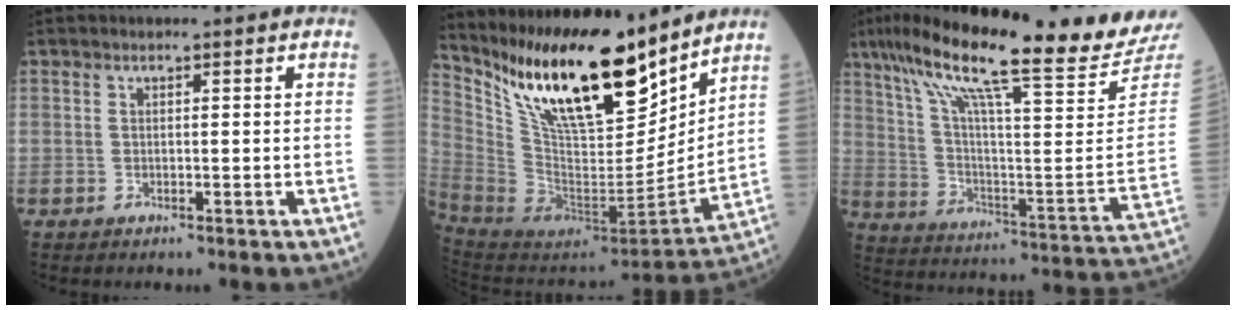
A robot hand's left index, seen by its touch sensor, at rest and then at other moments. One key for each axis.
{"total": 23.3, "fx": 17.5, "fy": 5.5, "fz": 14.3, "tx": -0.253, "ty": -0.018, "tz": 0.318}
{"total": 25.6, "fx": 21.8, "fy": -0.2, "fz": 13.5, "tx": -0.233, "ty": -0.057, "tz": 0.315}